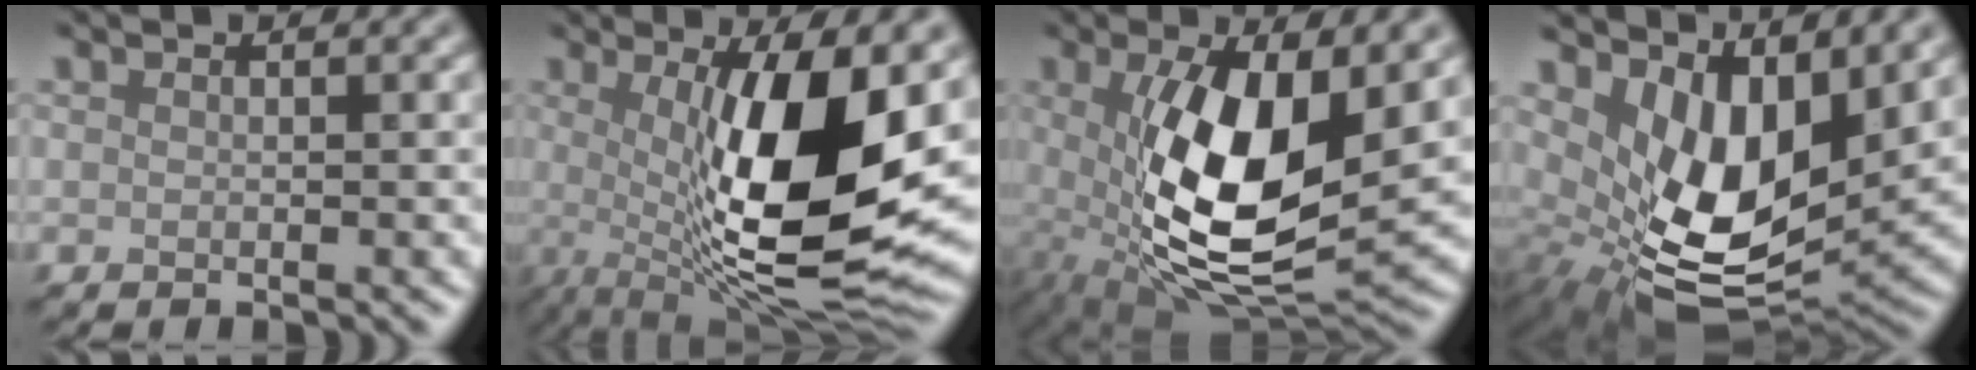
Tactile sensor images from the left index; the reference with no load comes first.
{"total": 13.4, "force": [0.3, 4.0, 12.9], "torque": [-0.193, -0.016, 0.004]}
{"total": 11.5, "force": [0.6, 5.1, 10.3], "torque": [-0.190, -0.023, 0.023]}
{"total": 10.1, "force": [2.0, 5.5, 8.2], "torque": [-0.159, -0.032, 0.049]}